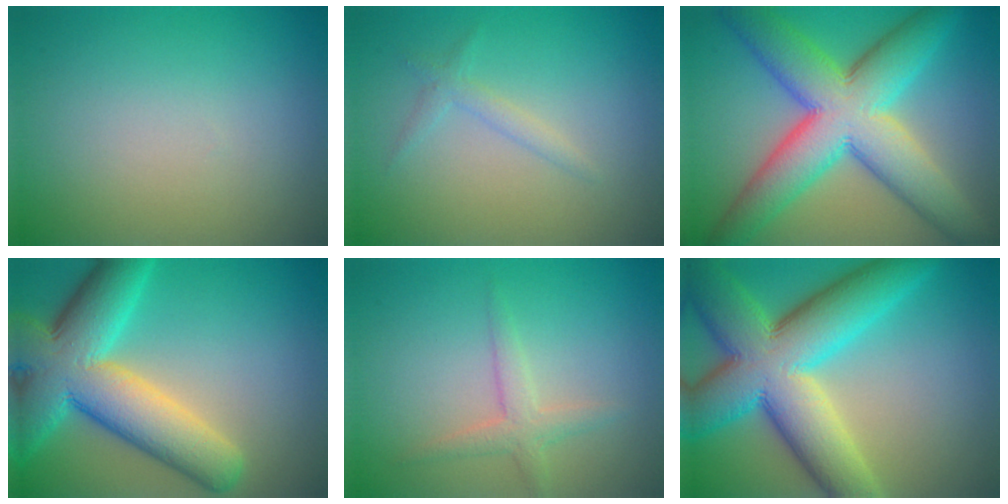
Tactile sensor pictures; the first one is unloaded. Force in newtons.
{"total": 1.3, "press": 1.3, "slide": 0.1}
{"total": 11.9, "press": 11.9, "slide": 0.3}
{"total": 11.9, "press": 11.9, "slide": 0.8}
{"total": 2.2, "press": 2.2, "slide": 0.1}
{"total": 13.3, "press": 13.3, "slide": 0.4}